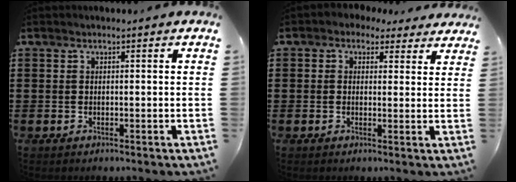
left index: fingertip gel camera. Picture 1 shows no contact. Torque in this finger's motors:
{"motor_torque": [2.14, 0.00, 0.58, 0.00]}